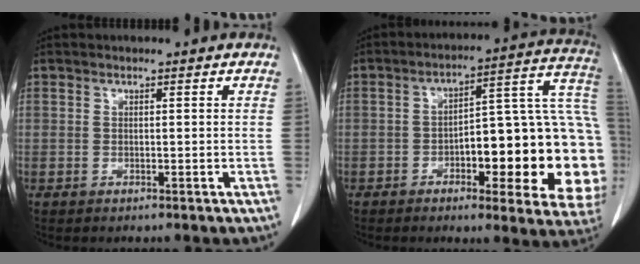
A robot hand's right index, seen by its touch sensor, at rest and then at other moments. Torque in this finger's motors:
{"motor_torque": [0.77, -0.07, 0.73, 0.08]}